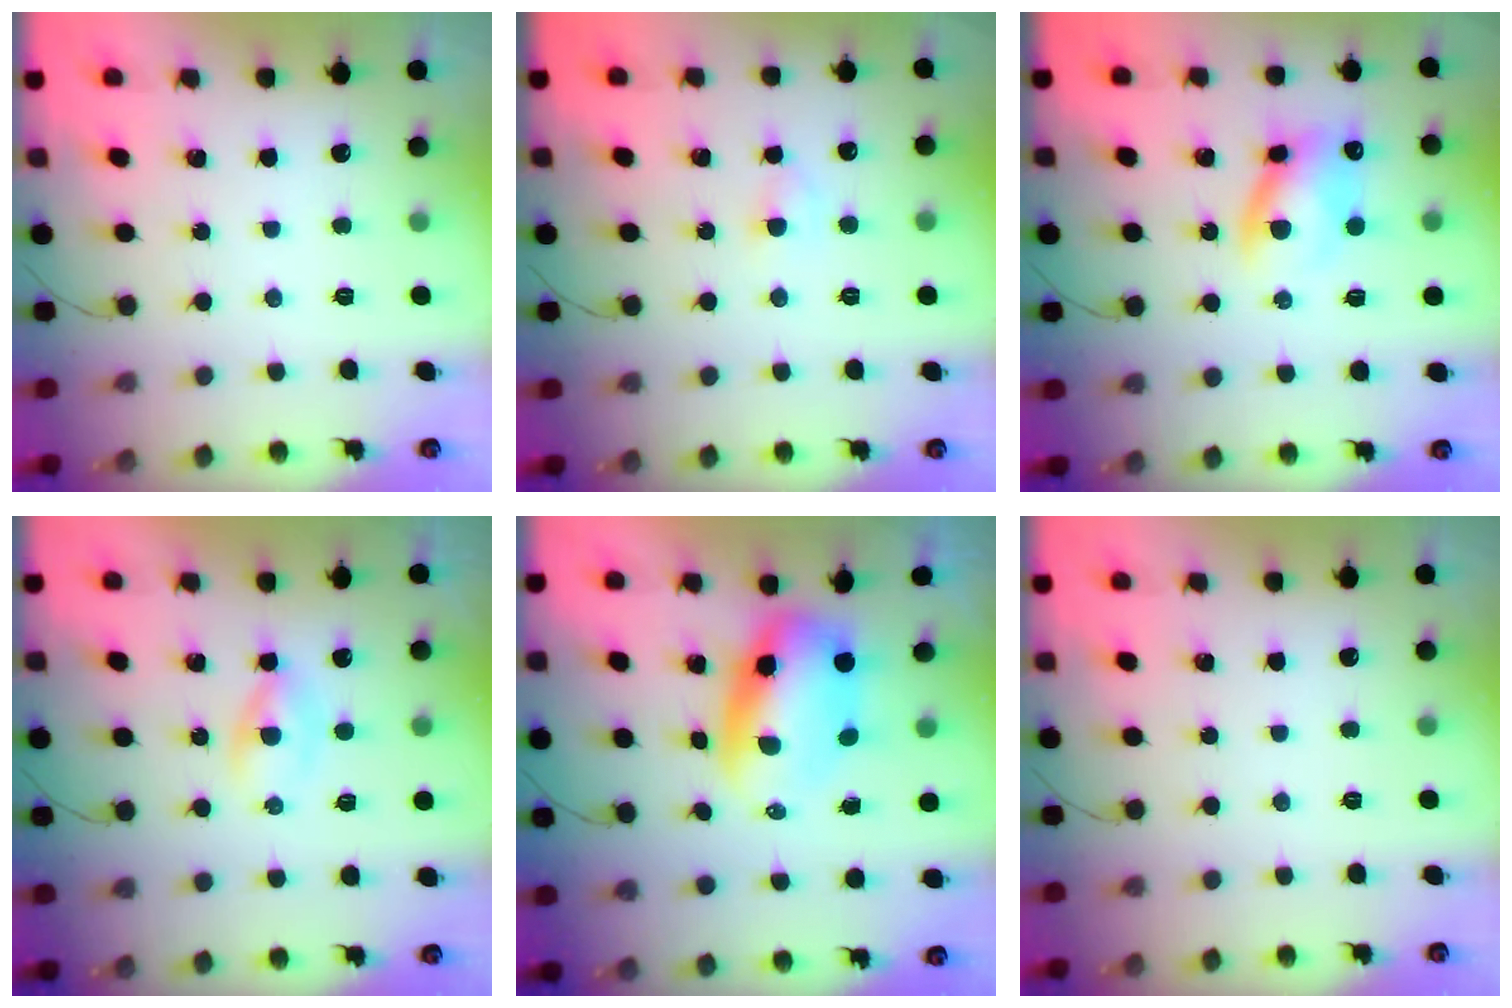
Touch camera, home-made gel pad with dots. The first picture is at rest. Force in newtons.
{"total": 2.7, "press": 2.6, "slide": 1.0}
{"total": 10.8, "press": 10.6, "slide": 2.0}
{"total": 2.1, "press": 1.7, "slide": 1.2}
{"total": 7.5, "press": 7.2, "slide": 2.1}
{"total": 0.0}